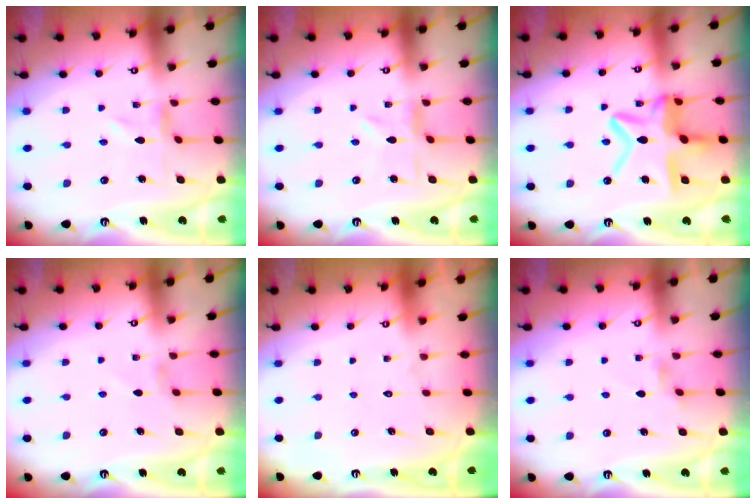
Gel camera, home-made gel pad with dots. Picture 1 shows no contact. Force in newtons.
{"total": 1.1, "press": 1.1, "slide": 0.2}
{"total": 16.1, "press": 16.0, "slide": 1.4}
{"total": 1.2, "press": 1.1, "slide": 0.4}
{"total": 1.6, "press": 1.6, "slide": 0.1}
{"total": 2.0, "press": 2.0, "slide": 0.4}